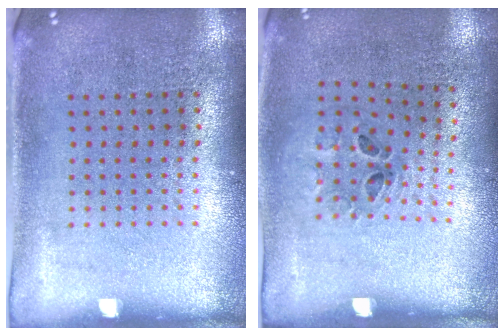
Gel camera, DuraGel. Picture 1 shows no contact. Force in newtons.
{"total": 1.2, "press": 0.6, "slide": 1.0}